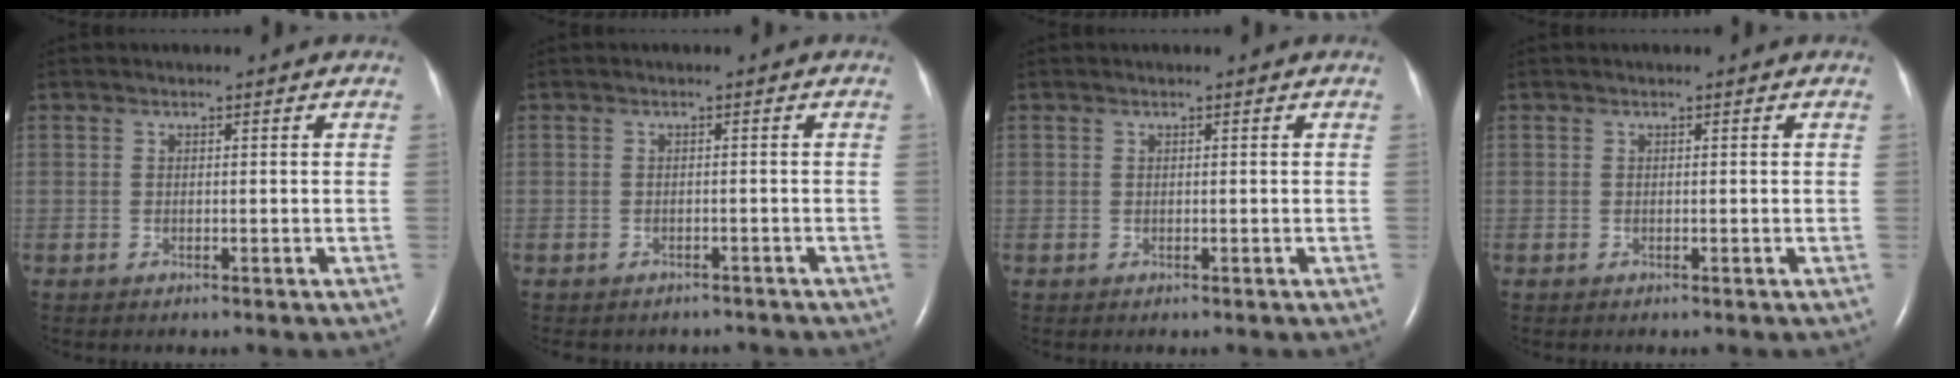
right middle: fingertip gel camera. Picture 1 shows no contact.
{"total": 5.1, "force": [-4.5, 2.1, 0.8], "torque": [-0.008, 0.004, -0.049]}
{"total": 0.0}
{"total": 0.0}